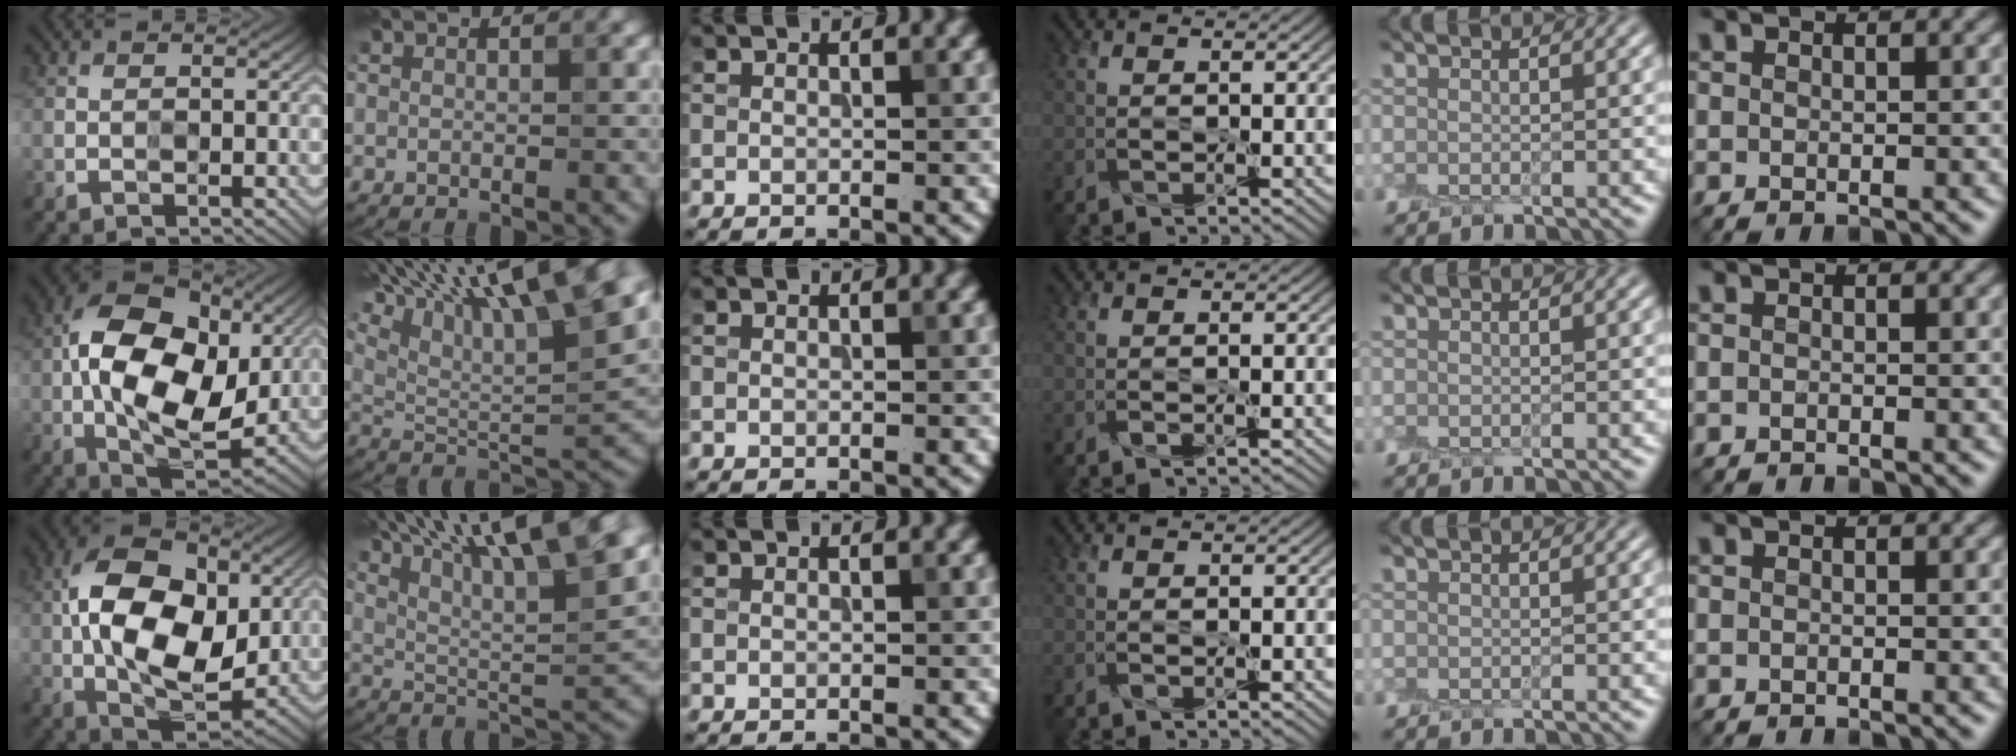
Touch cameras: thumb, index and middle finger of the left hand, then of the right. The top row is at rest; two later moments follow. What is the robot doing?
{"motion": "peel", "object": "cling film"}